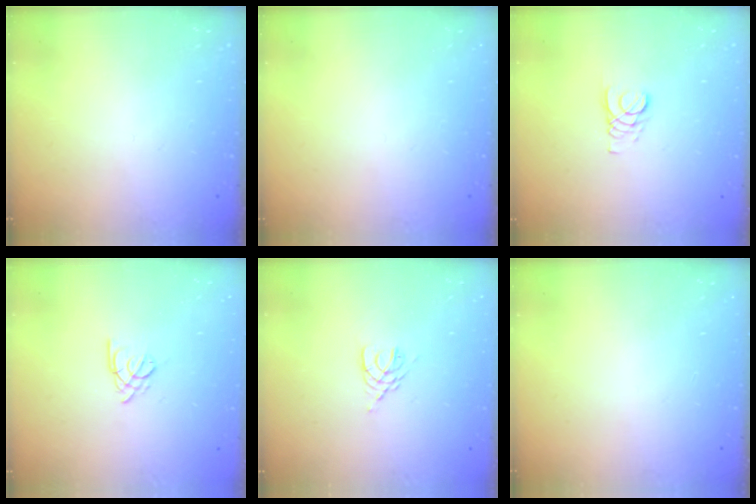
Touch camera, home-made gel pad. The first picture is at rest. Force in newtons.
{"total": 0.0}
{"total": 2.7, "press": 2.7, "slide": 0.3}
{"total": 2.5, "press": 2.5, "slide": 0.7}
{"total": 3.0, "press": 3.0, "slide": 0.5}
{"total": 0.0}